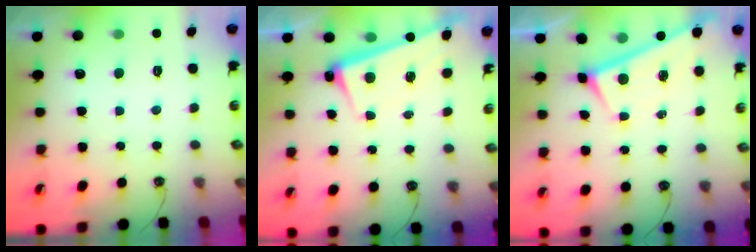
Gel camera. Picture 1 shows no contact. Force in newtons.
{"total": 2.7, "press": 2.6, "slide": 0.5}
{"total": 0.0}